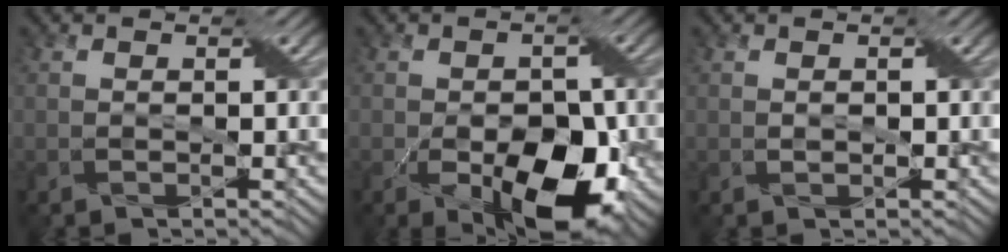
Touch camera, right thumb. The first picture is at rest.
{"total": 10.2, "force": [-4.0, 5.3, 7.7], "torque": [-0.130, -0.025, -0.050]}
{"total": 0.8, "force": [0.0, 0.6, 0.6], "torque": [-0.012, 0.001, 0.001]}